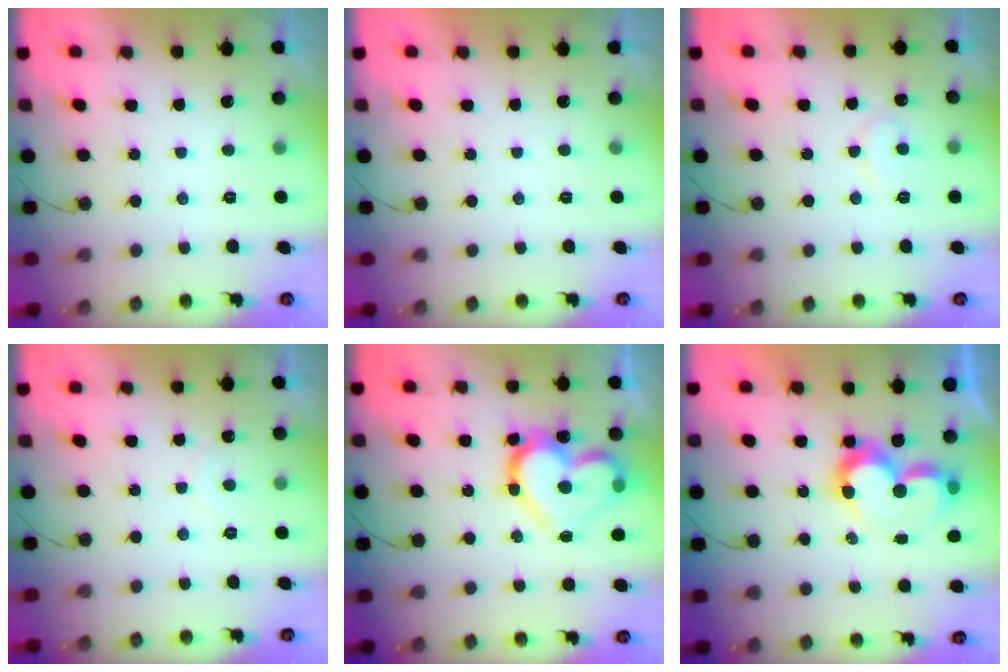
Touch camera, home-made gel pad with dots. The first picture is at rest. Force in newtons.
{"total": 1.6, "press": 1.6, "slide": 0.0}
{"total": 7.7, "press": 7.7, "slide": 0.3}
{"total": 4.1, "press": 4.1, "slide": 0.4}
{"total": 18.3, "press": 18.2, "slide": 1.8}
{"total": 9.2, "press": 9.2, "slide": 0.6}